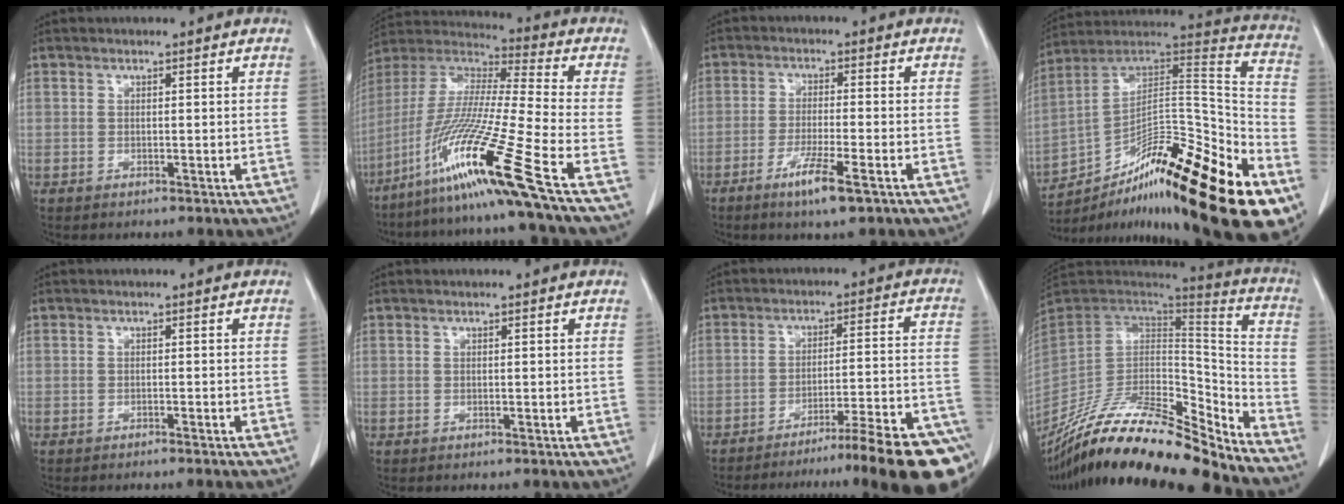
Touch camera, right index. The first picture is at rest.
{"total": 20.7, "force": [-12.3, -3.0, 16.3], "torque": [-0.361, -0.039, -0.234]}
{"total": 6.2, "force": [-3.6, 0.2, 5.1], "torque": [-0.096, -0.012, -0.063]}
{"total": 31.4, "force": [-17.0, 6.0, 25.7], "torque": [-0.319, 0.025, -0.268]}
{"total": 1.5, "force": [-1.3, -0.1, 0.8], "torque": [-0.012, 0.001, -0.016]}
{"total": 0.0}
{"total": 21.0, "force": [-17.0, -0.1, 12.3], "torque": [-0.081, 0.005, -0.235]}
{"total": 27.0, "force": [-23.4, 3.5, 12.9], "torque": [-0.200, -0.008, -0.385]}